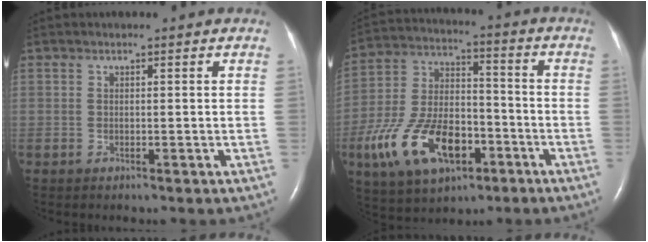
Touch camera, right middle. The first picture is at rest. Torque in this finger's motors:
{"motor_torque": [1.82, -0.32, 0.49, 0.14]}